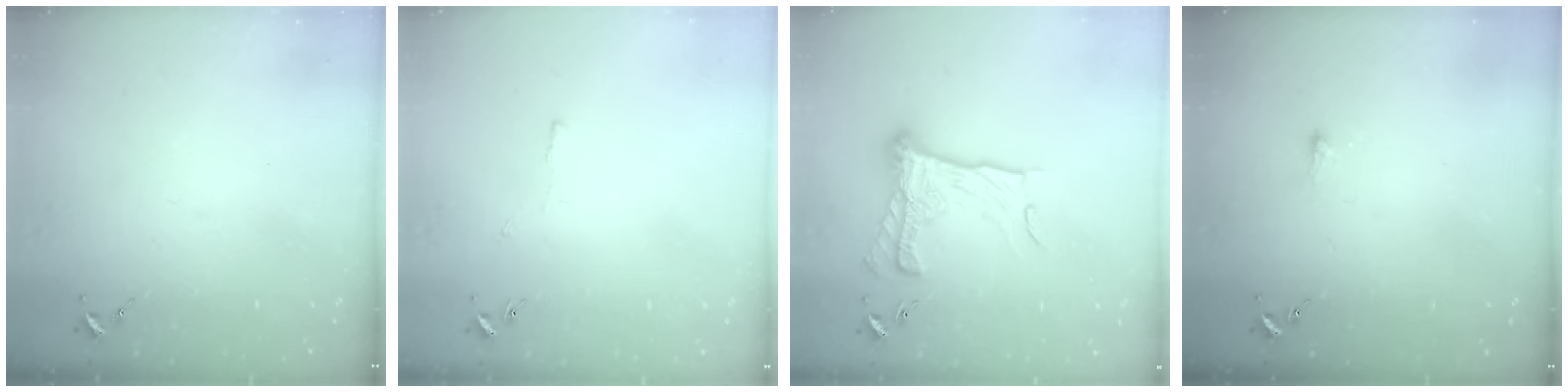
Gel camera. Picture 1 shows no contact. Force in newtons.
{"total": 2.3, "press": 2.3, "slide": 0.4}
{"total": 17.1, "press": 17.0, "slide": 1.3}
{"total": 2.7, "press": 2.7, "slide": 0.5}